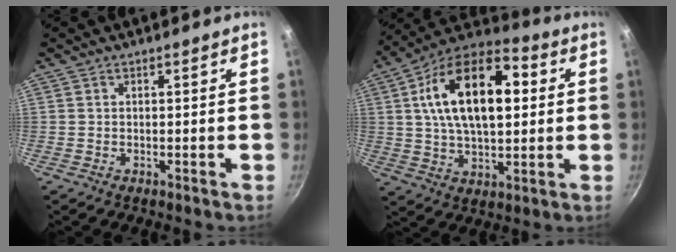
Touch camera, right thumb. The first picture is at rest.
{"total": 21.1, "force": [4.2, 11.3, 17.4], "torque": [-0.277, 0.016, 0.062]}